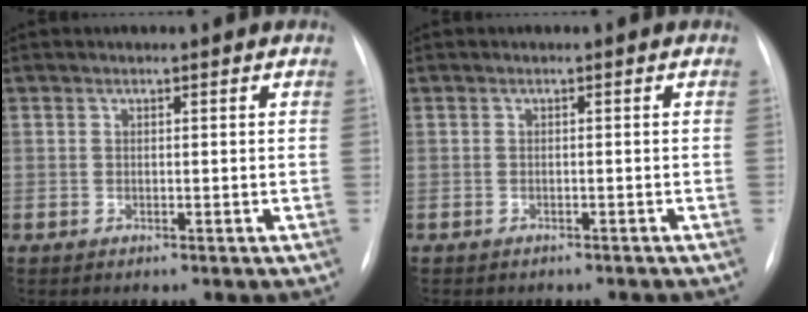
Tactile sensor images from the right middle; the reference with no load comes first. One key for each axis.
{"total": 3.0, "fx": -2.6, "fy": 1.1, "fz": 1.0, "tx": -0.016, "ty": -0.004, "tz": -0.027}